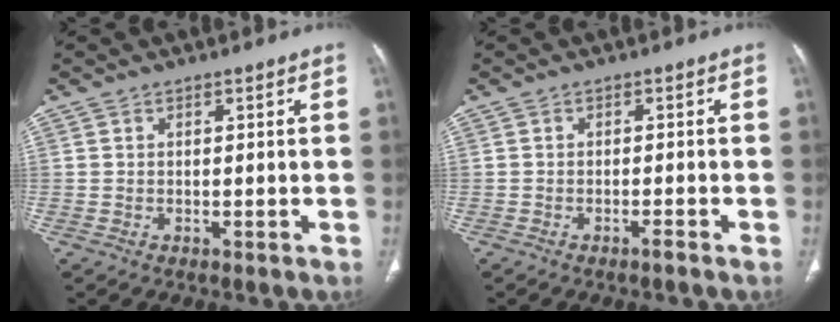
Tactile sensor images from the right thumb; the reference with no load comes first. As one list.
[{"total": 1.3, "force": [-1.1, 0.0, 0.8], "torque": [-0.020, 0.006, -0.019]}]